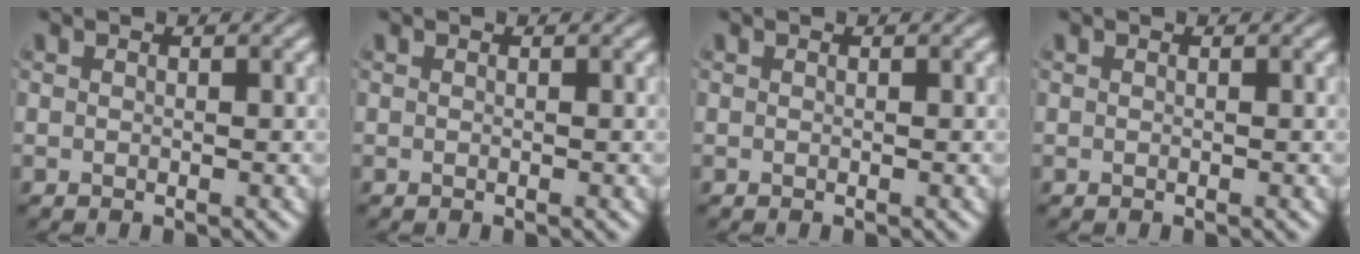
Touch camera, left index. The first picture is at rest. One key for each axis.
{"total": 0.0}
{"total": 0.0}
{"total": 0.0}